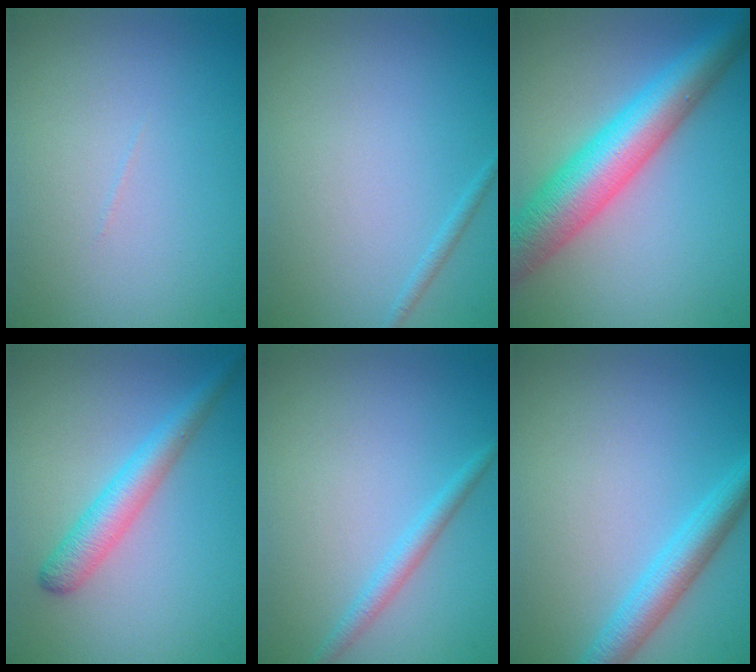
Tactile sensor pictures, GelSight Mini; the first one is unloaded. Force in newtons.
{"total": 0.6, "press": 0.6, "slide": 0.1}
{"total": 8.8, "press": 8.8, "slide": 0.3}
{"total": 2.8, "press": 2.8, "slide": 0.2}
{"total": 1.7, "press": 1.7, "slide": 0.1}
{"total": 3.6, "press": 3.6, "slide": 0.2}